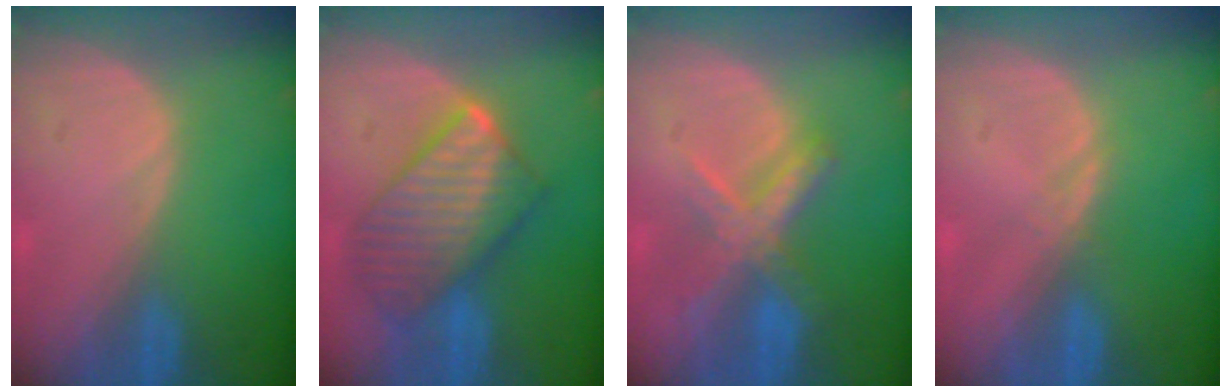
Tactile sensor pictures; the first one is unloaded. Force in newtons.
{"total": 10.1, "press": 10.1, "slide": 0.7}
{"total": 7.2, "press": 6.1, "slide": 3.9}
{"total": 0.6, "press": 0.6, "slide": 0.1}